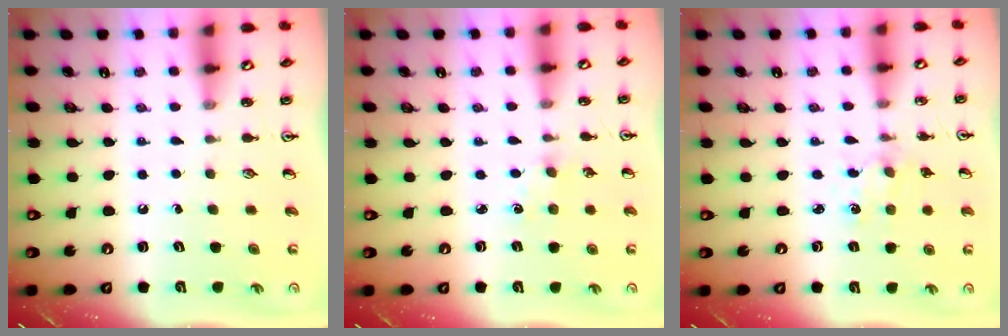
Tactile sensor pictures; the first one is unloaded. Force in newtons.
{"total": 1.9, "press": 1.9, "slide": 0.4}
{"total": 2.0, "press": 1.9, "slide": 0.4}